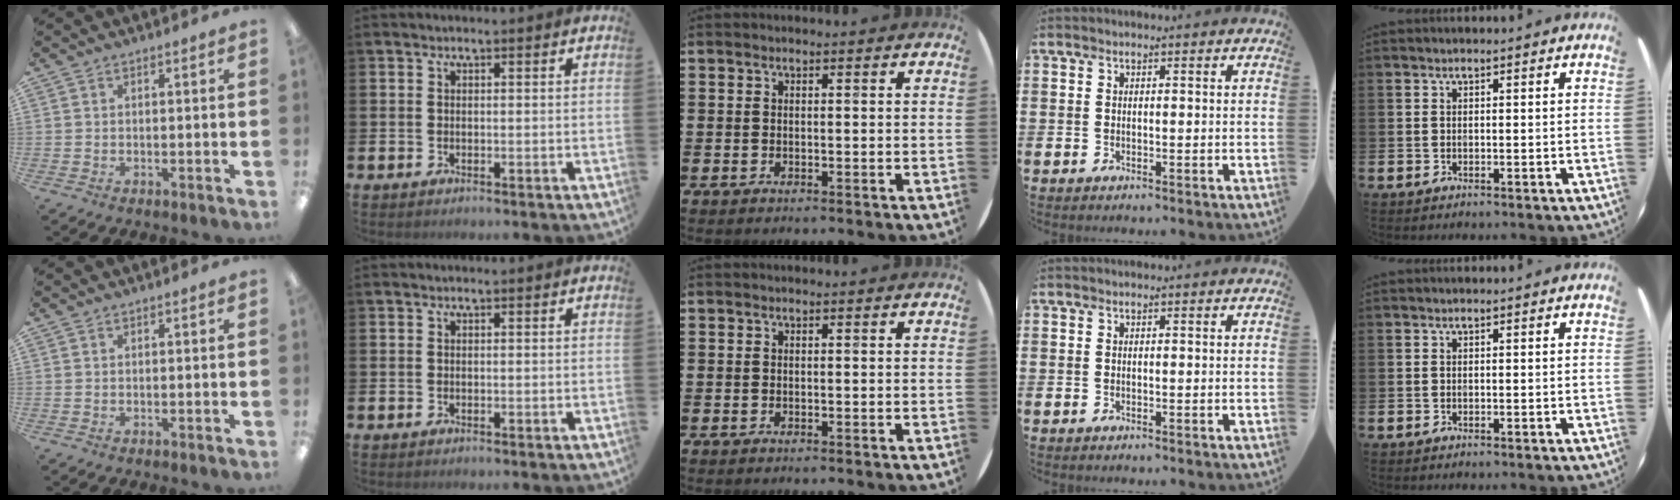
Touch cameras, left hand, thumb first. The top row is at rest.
{}